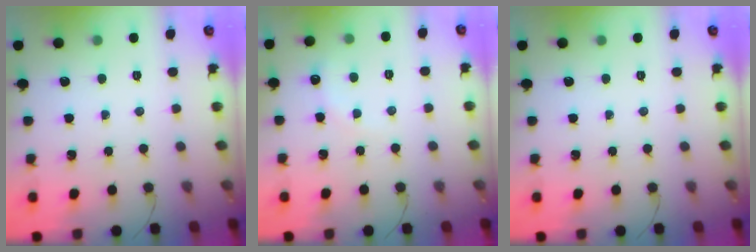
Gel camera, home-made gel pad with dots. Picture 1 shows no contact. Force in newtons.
{"total": 3.0, "press": 2.9, "slide": 0.8}
{"total": 0.0}